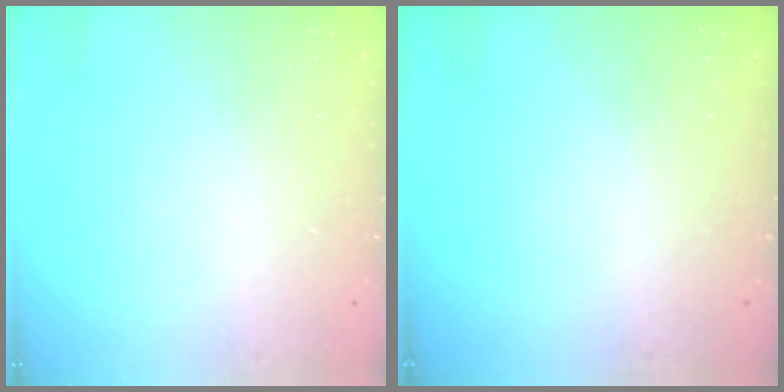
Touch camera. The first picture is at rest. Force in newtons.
{"total": 0.0}